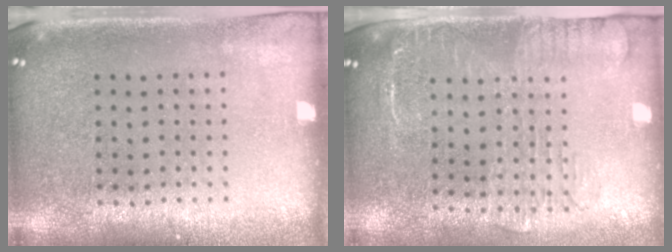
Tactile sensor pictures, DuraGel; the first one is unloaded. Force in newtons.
{"total": 1.9, "press": 1.6, "slide": 1.1}